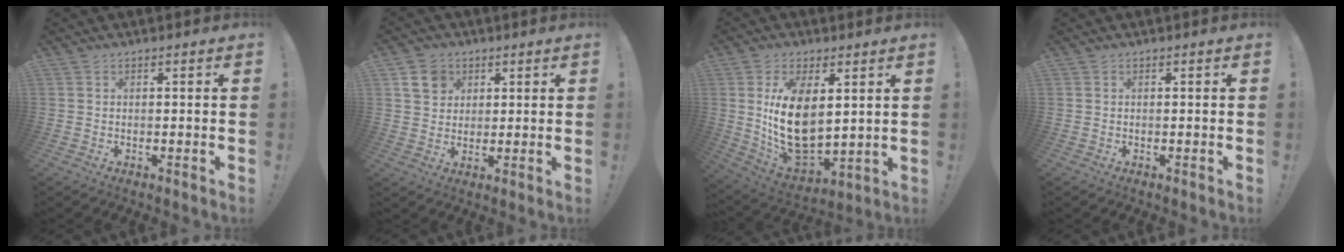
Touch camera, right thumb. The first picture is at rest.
{"total": 7.7, "force": [3.6, 6.3, 2.5], "torque": [-0.029, -0.013, 0.071]}
{"total": 16.5, "force": [4.3, 9.7, 12.6], "torque": [-0.247, -0.045, 0.079]}
{"total": 0.0}